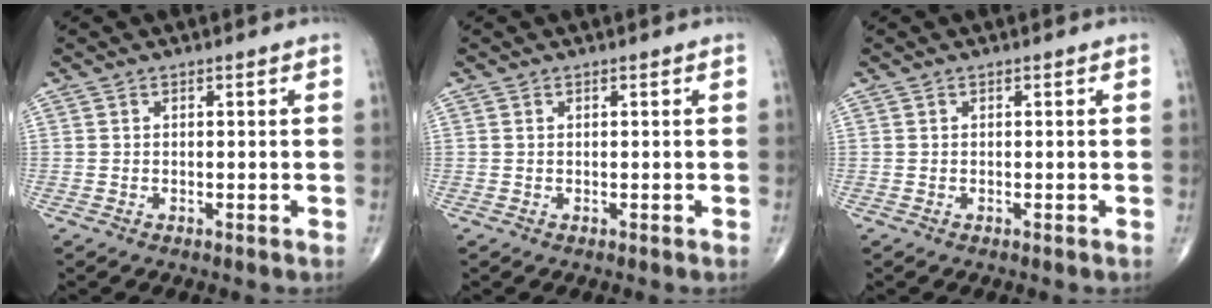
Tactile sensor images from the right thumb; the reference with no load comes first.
{"total": 0.0}
{"total": 0.0}